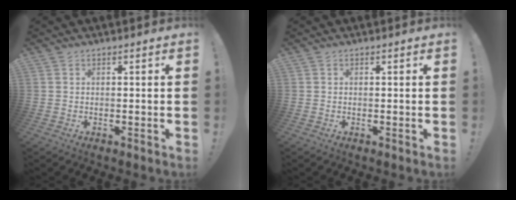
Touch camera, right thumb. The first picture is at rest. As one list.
[{"total": 0.0}]